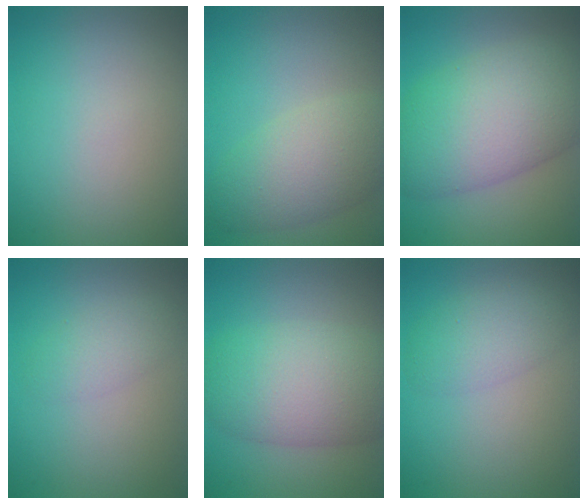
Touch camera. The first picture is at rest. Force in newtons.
{"total": 5.3, "press": 5.3, "slide": 0.3}
{"total": 10.5, "press": 10.5, "slide": 0.4}
{"total": 2.0, "press": 2.0, "slide": 0.1}
{"total": 7.9, "press": 7.9, "slide": 0.4}
{"total": 3.0, "press": 3.0, "slide": 0.2}